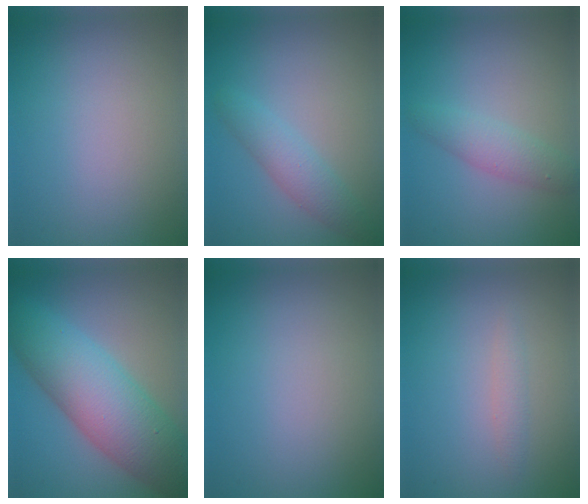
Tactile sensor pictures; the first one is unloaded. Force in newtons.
{"total": 2.7, "press": 2.7, "slide": 0.1}
{"total": 2.4, "press": 2.4, "slide": 0.1}
{"total": 9.6, "press": 9.6, "slide": 0.1}
{"total": 0.0}
{"total": 1.0, "press": 1.0, "slide": 0.0}